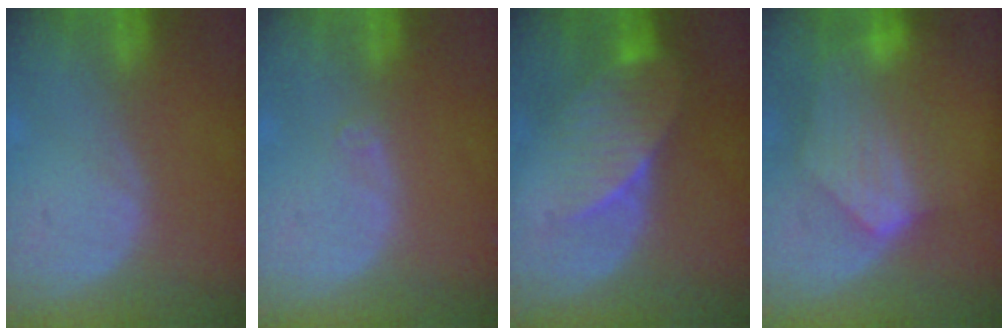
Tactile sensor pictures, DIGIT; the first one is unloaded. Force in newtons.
{"total": 0.9, "press": 0.7, "slide": 0.6}
{"total": 7.1, "press": 6.5, "slide": 2.8}
{"total": 7.9, "press": 7.6, "slide": 2.2}